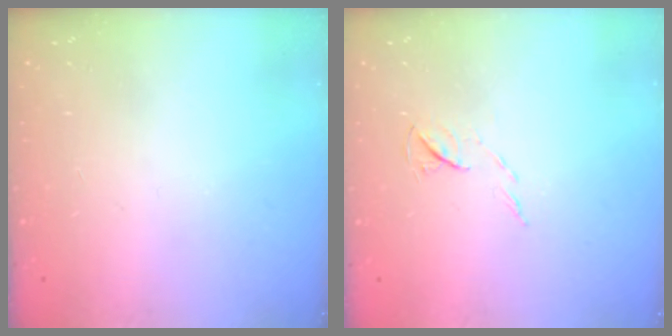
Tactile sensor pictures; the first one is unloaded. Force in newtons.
{"total": 5.0, "press": 5.0, "slide": 0.7}